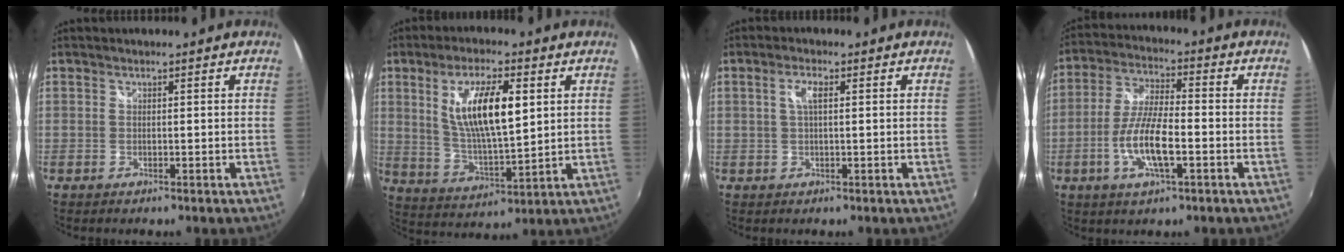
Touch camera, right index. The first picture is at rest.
{"total": 13.2, "force": [3.9, 4.0, 12.0], "torque": [-0.220, -0.002, 0.078]}
{"total": 2.8, "force": [0.7, 0.8, 2.6], "torque": [-0.051, 0.004, 0.011]}
{"total": 10.5, "force": [-3.4, 2.9, 9.5], "torque": [-0.196, -0.003, -0.066]}